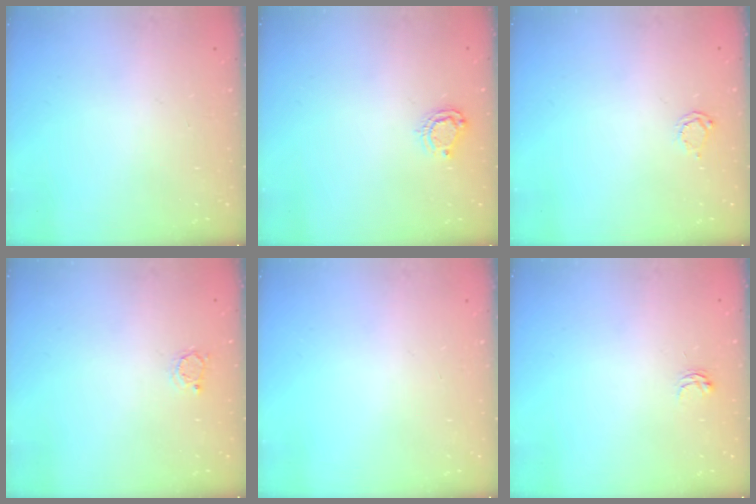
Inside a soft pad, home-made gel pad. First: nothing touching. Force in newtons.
{"total": 6.1, "press": 6.1, "slide": 0.5}
{"total": 2.7, "press": 2.7, "slide": 0.4}
{"total": 2.2, "press": 2.1, "slide": 0.4}
{"total": 0.0}
{"total": 2.9, "press": 2.9, "slide": 0.4}